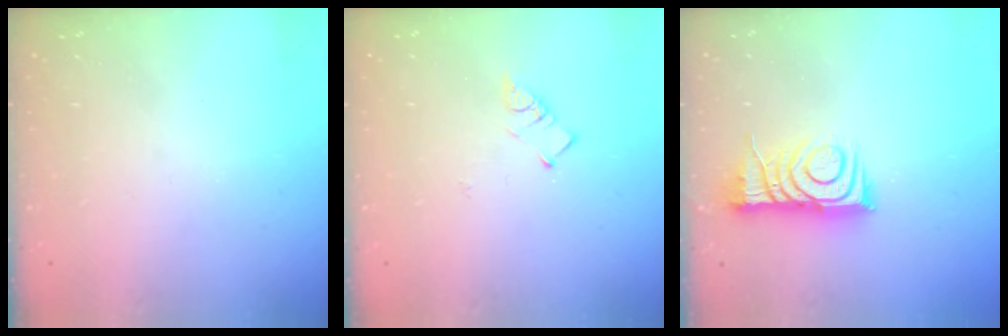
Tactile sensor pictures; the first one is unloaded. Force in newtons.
{"total": 3.4, "press": 3.3, "slide": 0.5}
{"total": 10.0, "press": 10.0, "slide": 0.3}